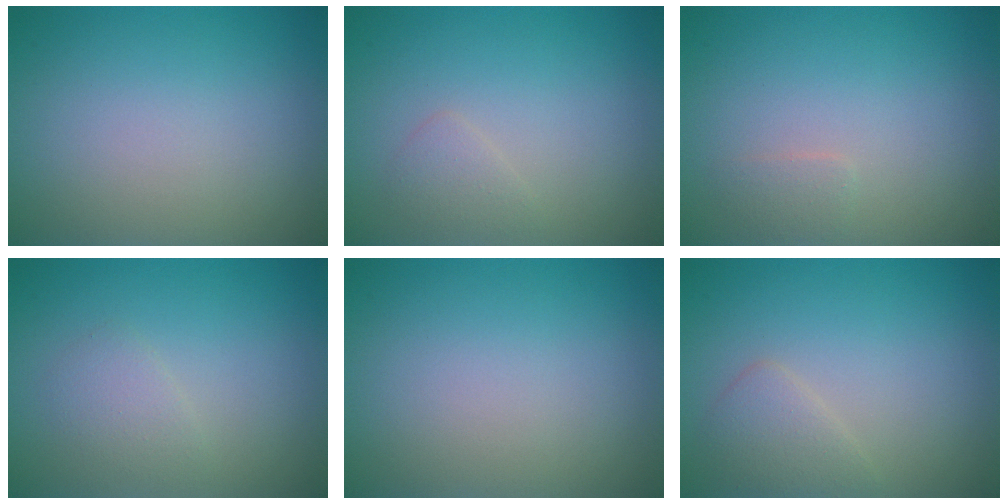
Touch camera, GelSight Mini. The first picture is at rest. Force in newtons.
{"total": 1.1, "press": 1.1, "slide": 0.0}
{"total": 0.9, "press": 0.9, "slide": 0.0}
{"total": 1.5, "press": 1.4, "slide": 0.1}
{"total": 0.0}
{"total": 1.9, "press": 1.9, "slide": 0.0}